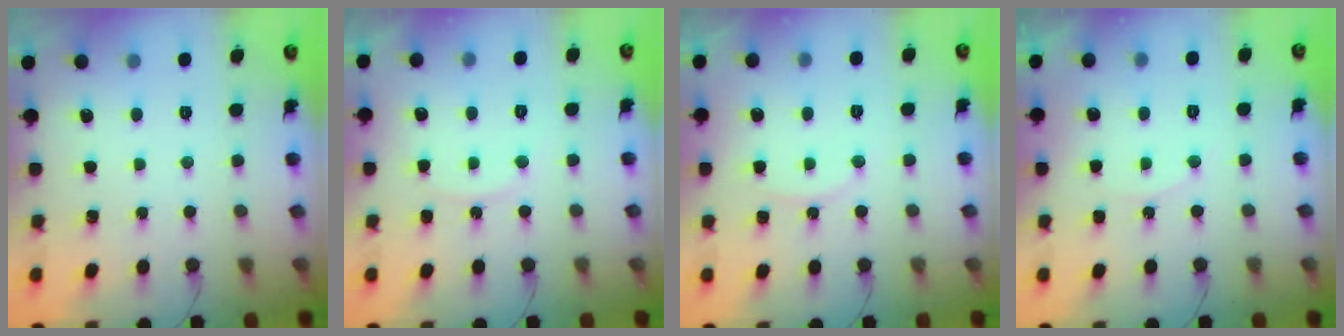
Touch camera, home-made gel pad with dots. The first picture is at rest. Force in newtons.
{"total": 3.9, "press": 3.9, "slide": 0.7}
{"total": 5.5, "press": 5.4, "slide": 0.6}
{"total": 5.3, "press": 5.3, "slide": 0.6}